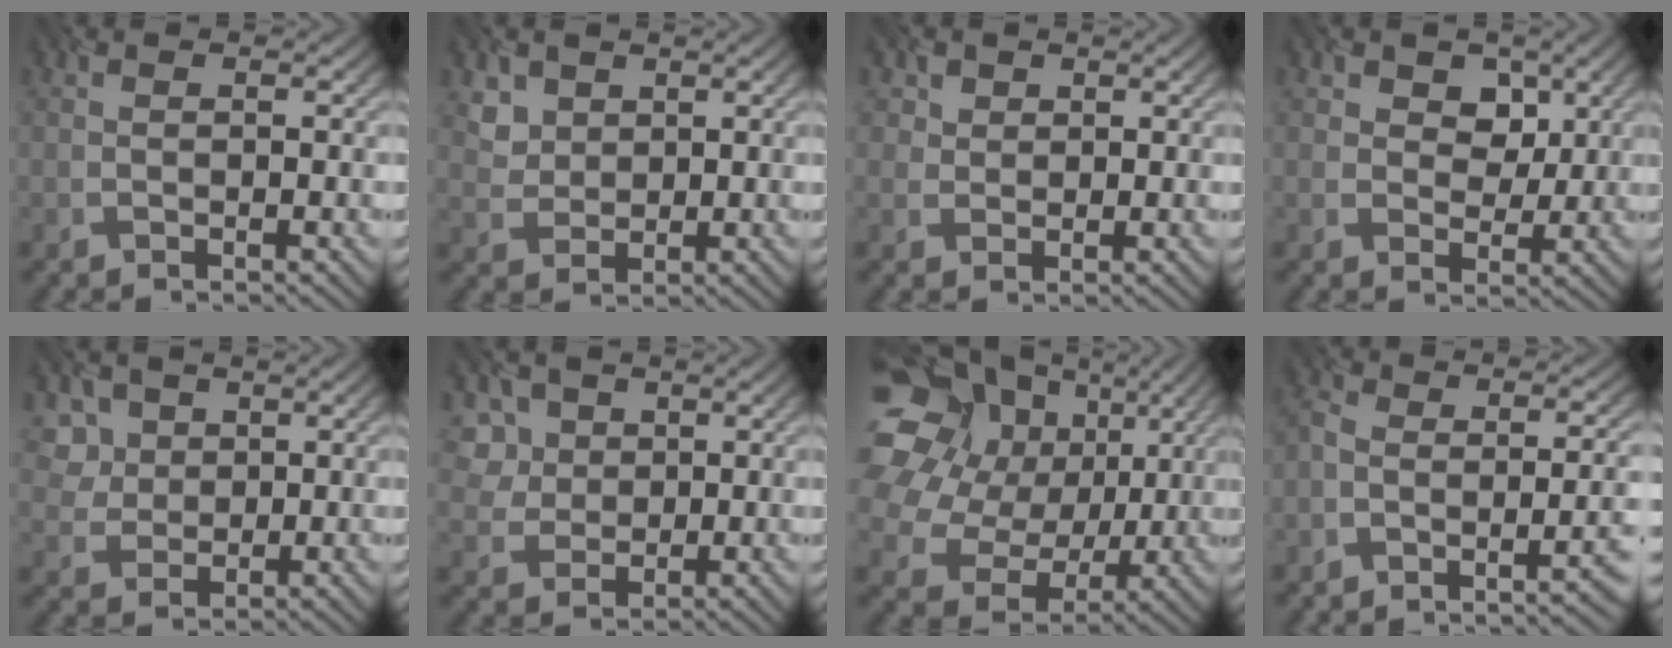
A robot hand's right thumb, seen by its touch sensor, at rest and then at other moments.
{"total": 3.0, "force": [2.1, 2.2, -0.3], "torque": [-0.015, -0.007, 0.050]}
{"total": 3.0, "force": [2.0, 2.2, -0.1], "torque": [-0.013, 0.005, 0.033]}
{"total": 3.8, "force": [1.9, 3.0, 1.3], "torque": [-0.021, -0.002, 0.027]}
{"total": 4.5, "force": [2.5, 3.7, 0.3], "torque": [-0.049, -0.007, 0.055]}
{"total": 5.3, "force": [2.7, 4.5, 0.7], "torque": [-0.057, 0.002, 0.051]}
{"total": 19.7, "force": [7.3, 16.2, 8.5], "torque": [-0.275, 0.051, 0.148]}
{"total": 6.7, "force": [-4.9, 1.9, 4.2], "torque": [-0.048, 0.000, -0.068]}